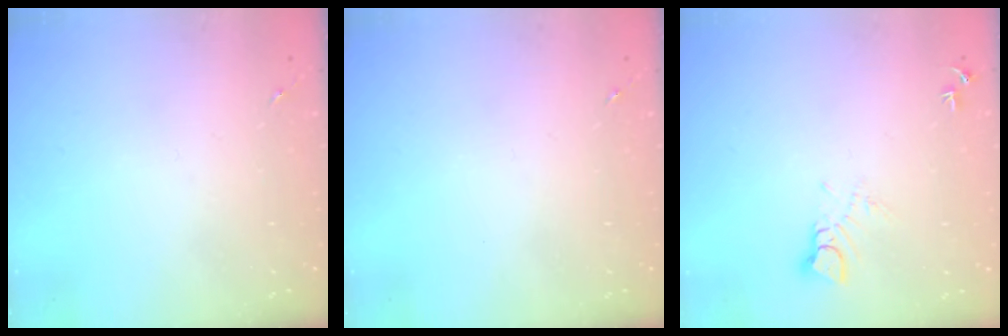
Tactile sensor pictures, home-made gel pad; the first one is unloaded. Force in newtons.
{"total": 0.0}
{"total": 5.6, "press": 5.6, "slide": 0.5}